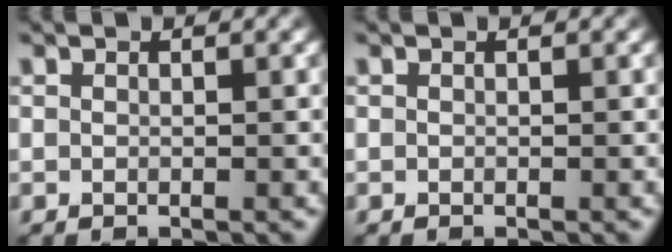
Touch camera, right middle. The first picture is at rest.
{"total": 0.0}